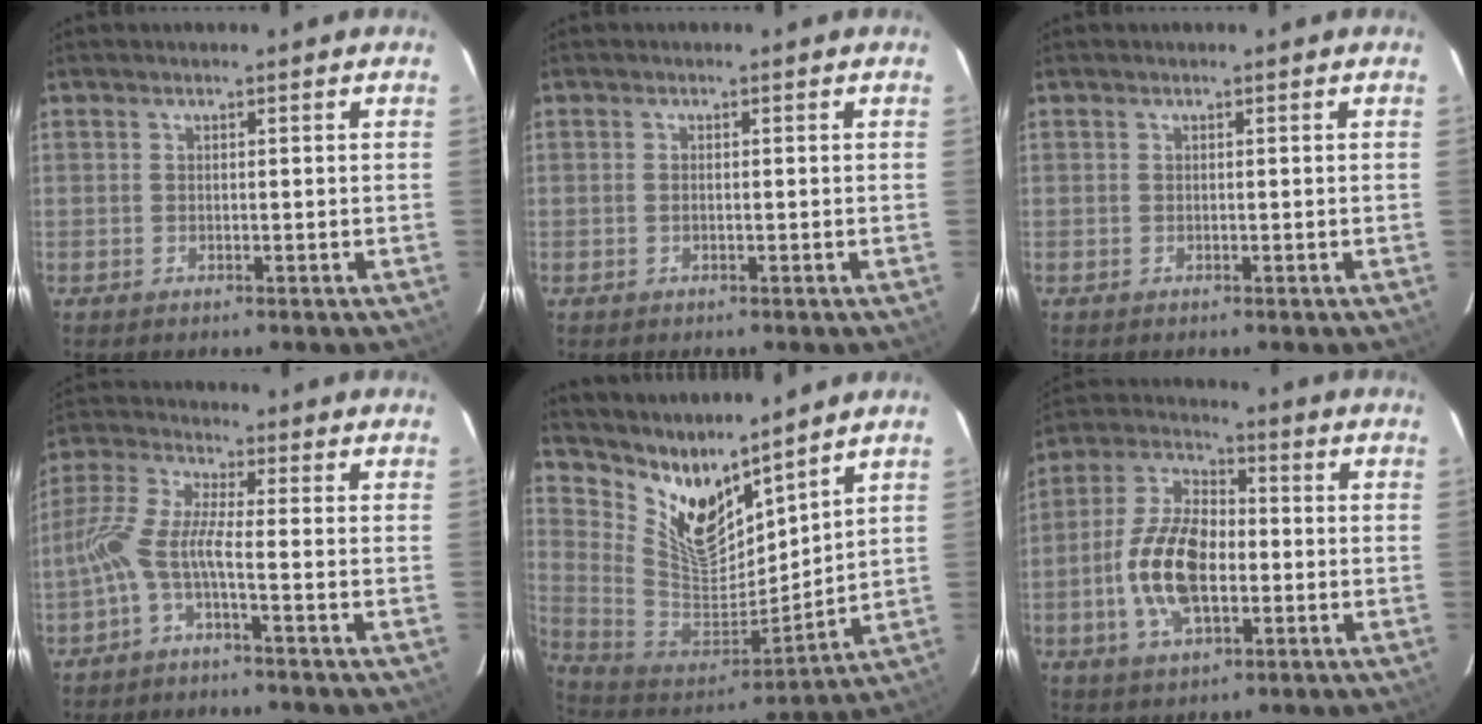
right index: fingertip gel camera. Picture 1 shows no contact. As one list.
[{"total": 0.6, "force": [-0.1, 0.3, 0.5], "torque": [-0.011, 0.001, -0.003]}, {"total": 0.0}, {"total": 6.4, "force": [-2.8, 0.3, 5.8], "torque": [-0.142, 0.010, -0.057]}, {"total": 13.6, "force": [11.0, 4.3, 6.7], "torque": [-0.132, -0.028, 0.222]}, {"total": 14.1, "force": [-2.5, 7.4, 11.8], "torque": [-0.244, 0.010, -0.048]}]